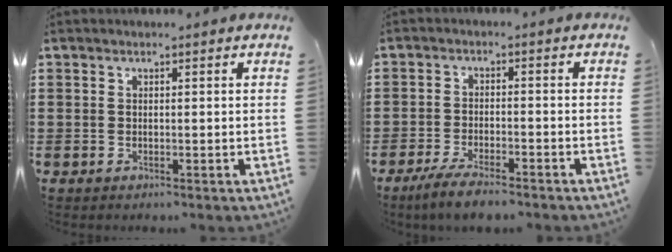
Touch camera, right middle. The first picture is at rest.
{"total": 4.1, "force": [-3.6, 0.3, 1.9], "torque": [-0.045, -0.006, -0.073]}